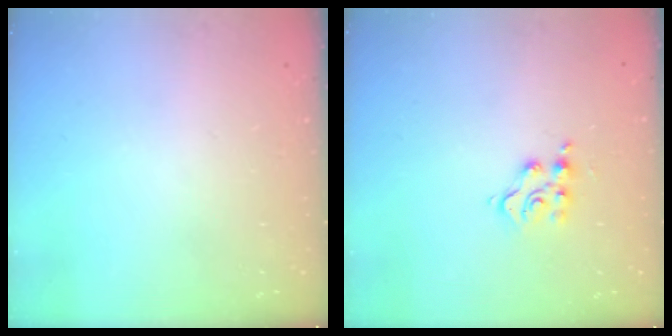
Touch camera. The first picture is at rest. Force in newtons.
{"total": 5.5, "press": 5.5, "slide": 0.1}